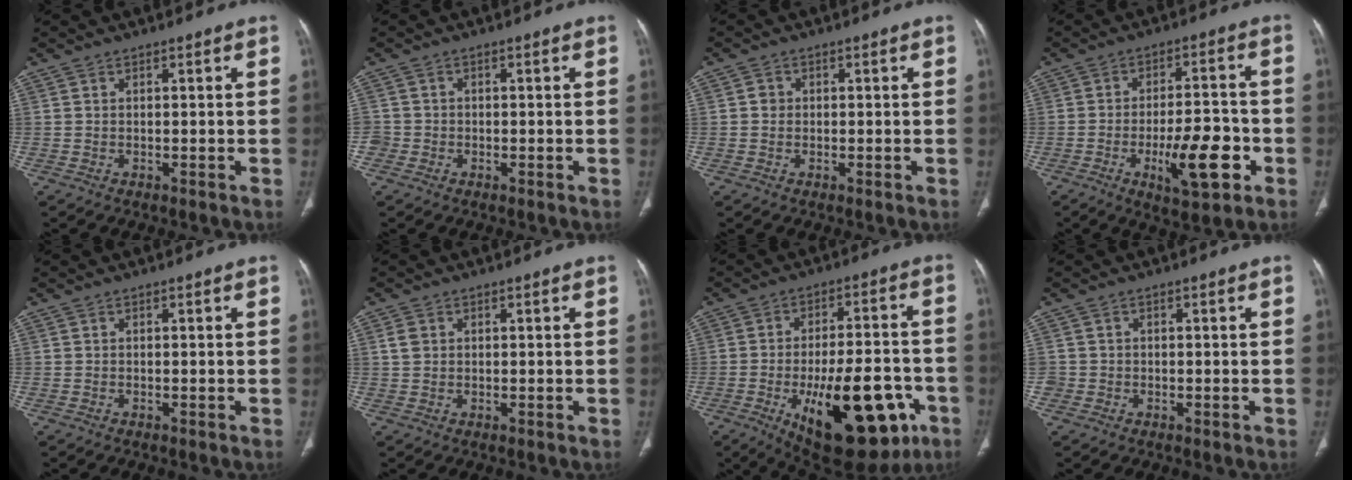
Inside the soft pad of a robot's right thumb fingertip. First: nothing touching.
{"total": 2.4, "force": [-0.7, 2.3, 0.3], "torque": [0.006, 0.011, -0.016]}
{"total": 1.6, "force": [0.1, 1.5, 0.5], "torque": [-0.001, 0.003, 0.001]}
{"total": 12.1, "force": [-4.4, 4.3, 10.5], "torque": [-0.154, 0.018, -0.066]}
{"total": 0.0}
{"total": 2.0, "force": [0.6, 1.6, 1.0], "torque": [-0.014, 0.000, 0.015]}
{"total": 24.7, "force": [-9.3, 10.8, 20.1], "torque": [-0.254, 0.023, -0.115]}
{"total": 1.9, "force": [-0.3, 1.8, 0.4], "torque": [0.002, 0.008, -0.004]}